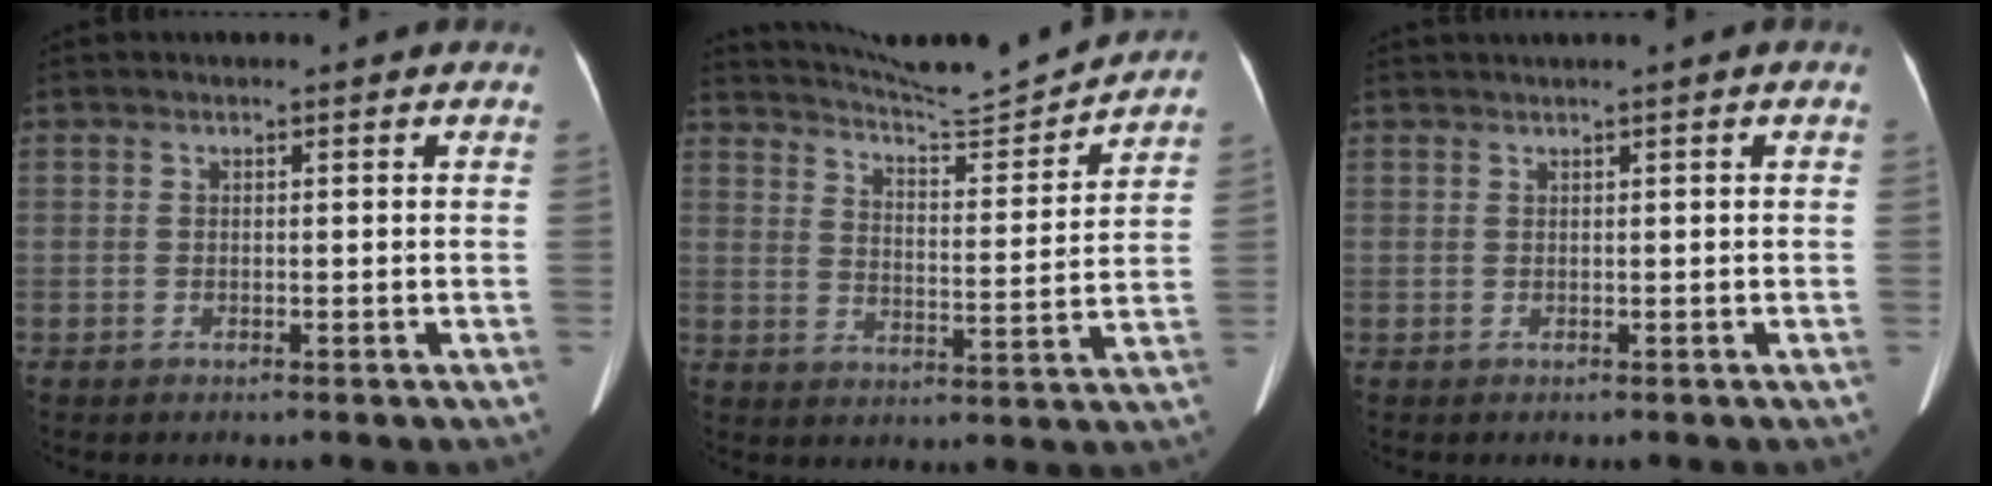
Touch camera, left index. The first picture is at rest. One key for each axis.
{"total": 13.5, "fx": 13.2, "fy": -1.2, "fz": 2.7, "tx": -0.054, "ty": -0.026, "tz": 0.199}
{"total": 1.1, "fx": 0.6, "fy": -0.2, "fz": 0.9, "tx": -0.021, "ty": 0.010, "tz": 0.017}